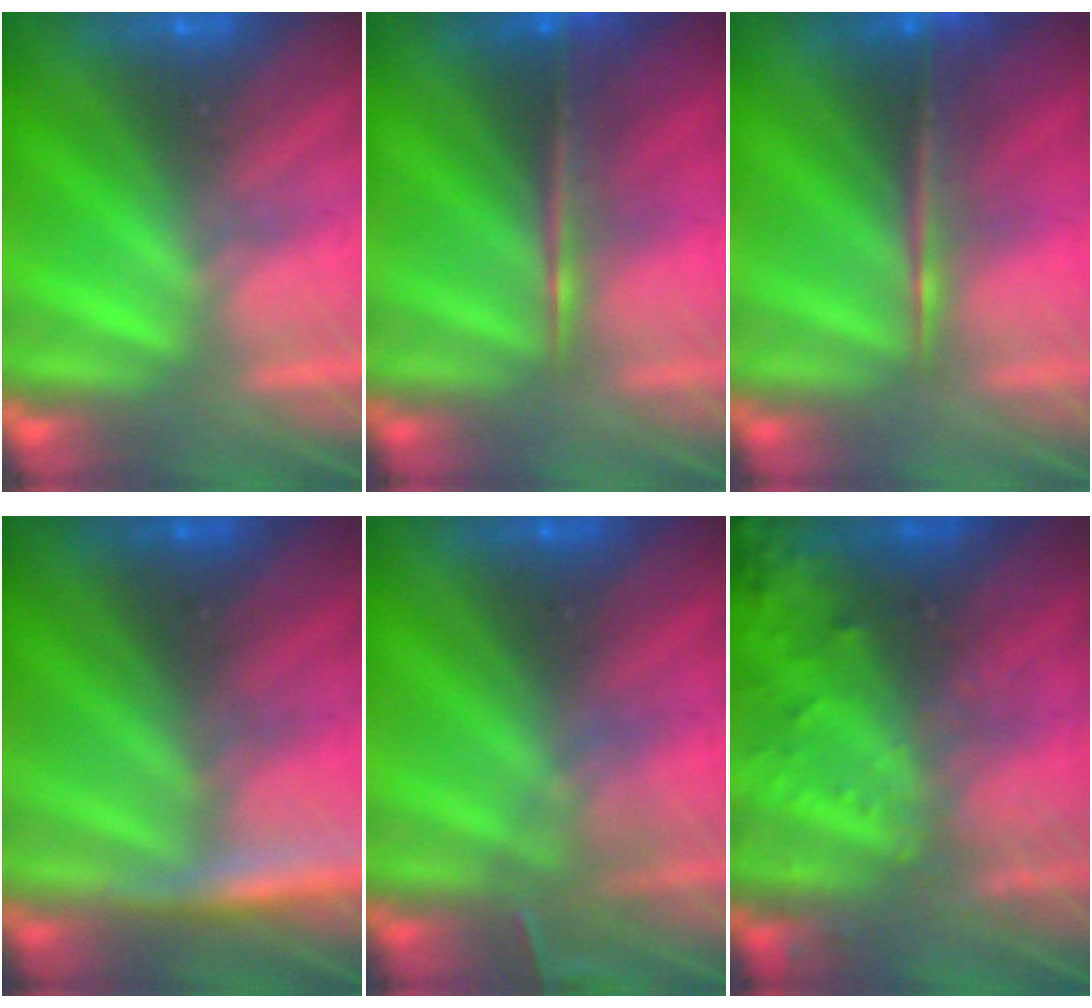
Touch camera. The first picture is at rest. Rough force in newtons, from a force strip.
{"total": 5.8}
{"total": 5.8}
{"total": 4.9}
{"total": 3.0}
{"total": 9.3}